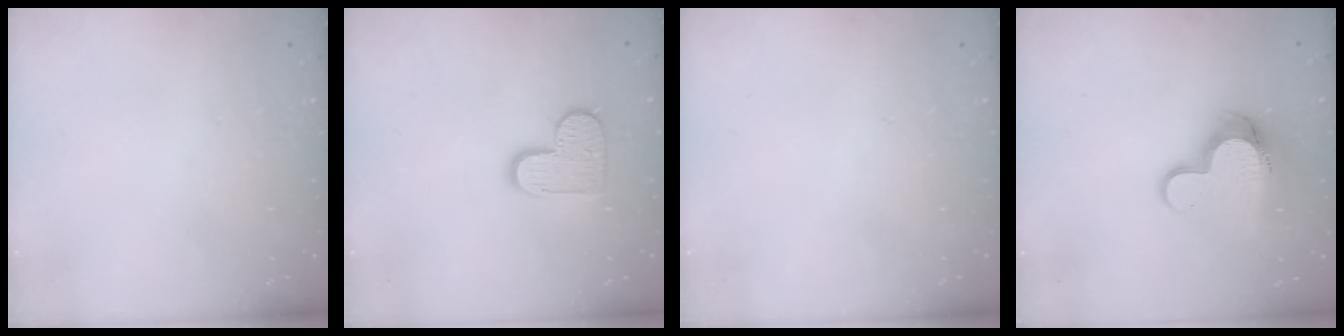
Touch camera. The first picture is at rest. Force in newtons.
{"total": 10.1, "press": 10.1, "slide": 0.3}
{"total": 0.0}
{"total": 12.6, "press": 12.6, "slide": 1.2}